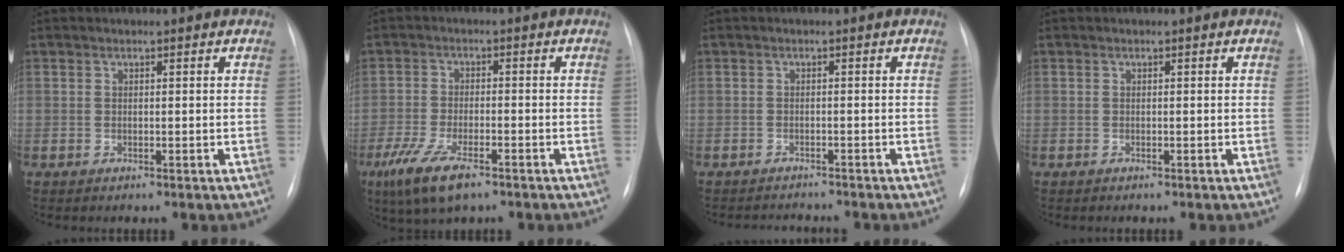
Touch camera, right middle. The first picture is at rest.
{"total": 7.7, "force": [-4.6, 2.2, 5.8], "torque": [-0.122, -0.017, -0.082]}
{"total": 3.3, "force": [-3.3, 0.2, 0.1], "torque": [0.000, -0.007, -0.046]}
{"total": 0.0}